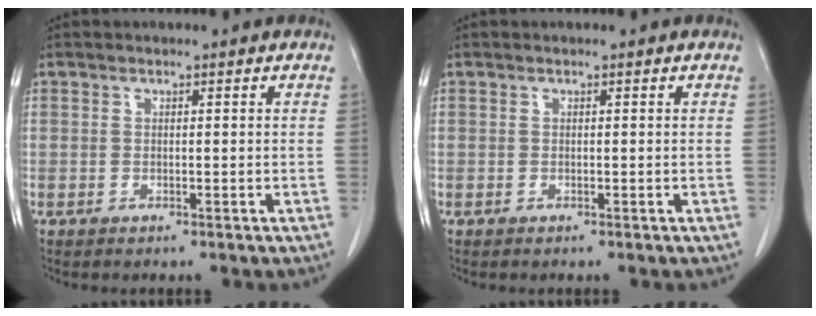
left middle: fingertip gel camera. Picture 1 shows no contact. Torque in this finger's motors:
{"motor_torque": [-0.06, 0.00, 0.02, 0.00]}